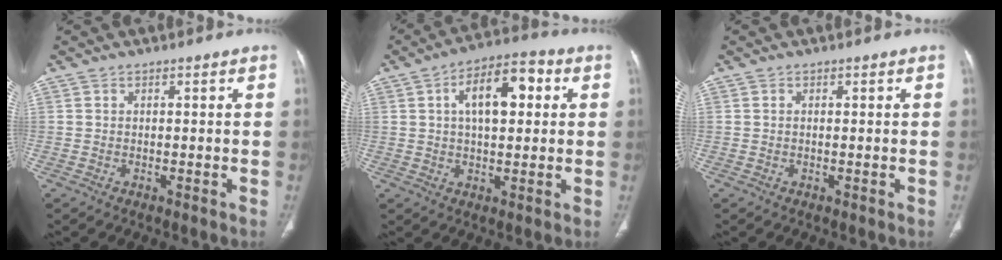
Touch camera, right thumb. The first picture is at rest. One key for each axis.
{"total": 11.8, "fx": 2.9, "fy": 5.9, "fz": 9.9, "tx": -0.143, "ty": 0.019, "tz": 0.039}
{"total": 0.0}